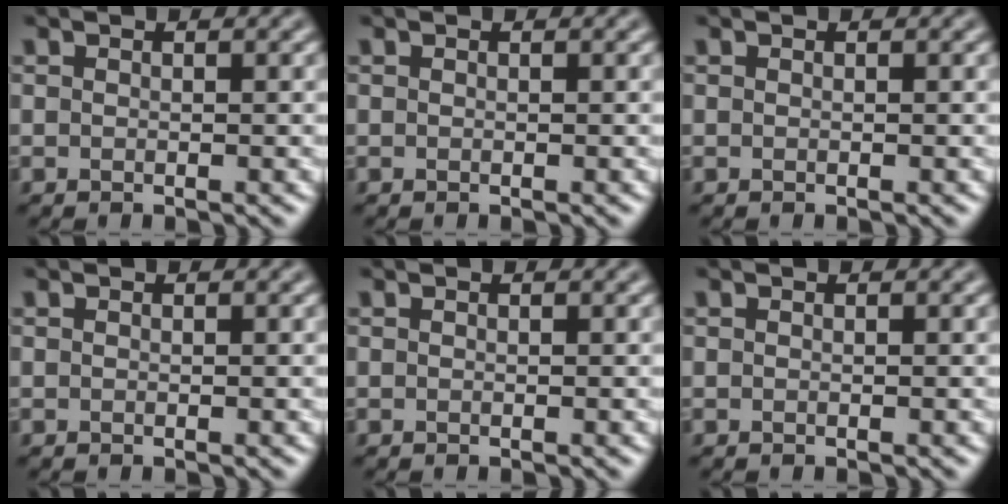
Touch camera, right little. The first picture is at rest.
{"total": 0.0}
{"total": 0.0}
{"total": 0.0}
{"total": 0.0}
{"total": 0.0}